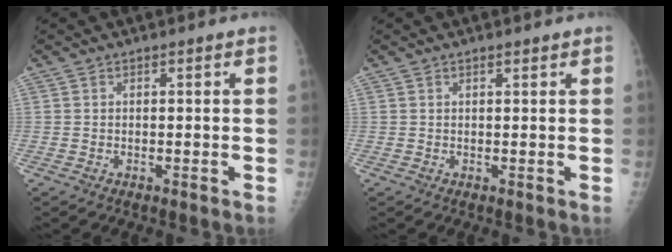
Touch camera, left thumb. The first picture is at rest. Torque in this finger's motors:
{"motor_torque": [-0.19, -0.21, -0.30, -0.29, -0.12]}